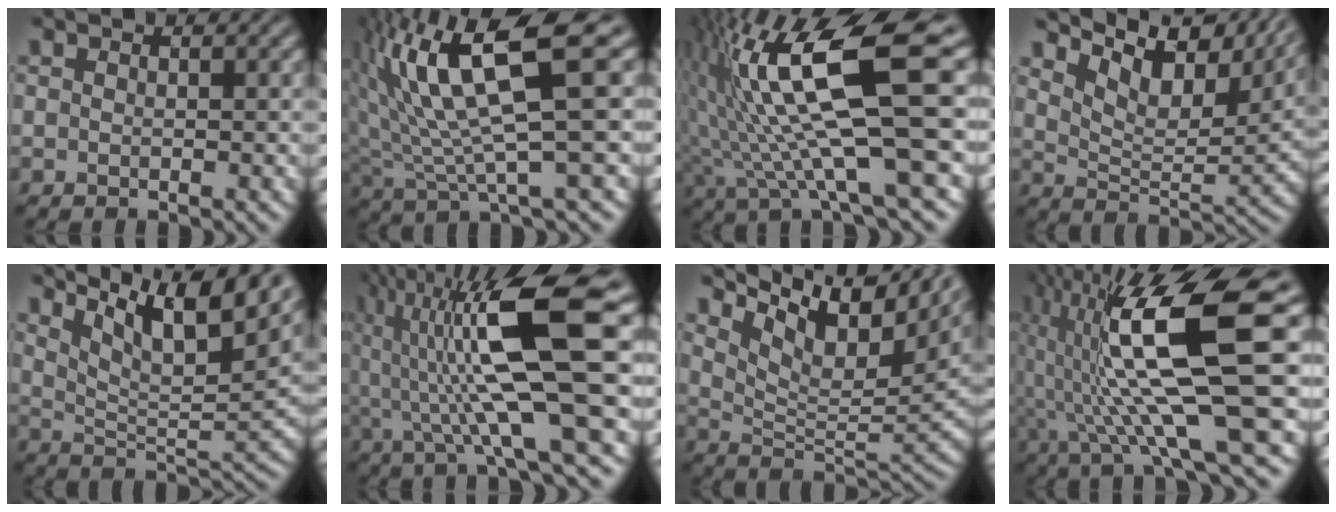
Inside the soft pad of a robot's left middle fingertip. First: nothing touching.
{"total": 11.3, "force": [3.7, 2.6, 10.3], "torque": [-0.195, 0.015, 0.076]}
{"total": 13.0, "force": [2.6, 2.8, 12.4], "torque": [-0.225, 0.009, 0.059]}
{"total": 10.2, "force": [6.9, 3.8, 6.5], "torque": [-0.120, 0.012, 0.128]}
{"total": 11.2, "force": [7.6, 3.2, 7.6], "torque": [-0.123, 0.003, 0.111]}
{"total": 12.0, "force": [1.6, 2.3, 11.7], "torque": [-0.209, 0.005, 0.036]}
{"total": 12.4, "force": [7.5, 5.1, 8.4], "torque": [-0.137, 0.023, 0.134]}
{"total": 13.5, "force": [1.4, 2.7, 13.2], "torque": [-0.241, 0.004, 0.036]}